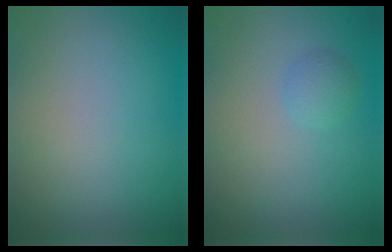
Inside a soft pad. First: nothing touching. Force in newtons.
{"total": 1.3, "press": 1.3, "slide": 0.1}